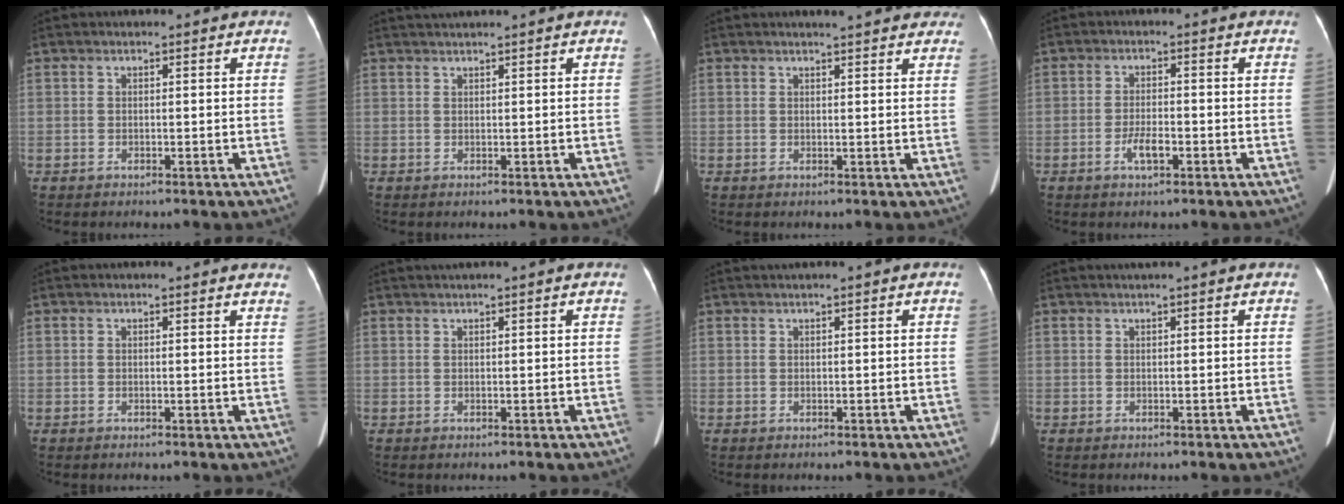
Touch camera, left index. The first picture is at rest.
{"total": 1.9, "force": [1.6, -0.7, 0.8], "torque": [-0.011, 0.015, 0.036]}
{"total": 9.8, "force": [8.6, 1.8, 4.1], "torque": [-0.039, 0.008, 0.086]}
{"total": 3.2, "force": [-1.6, 1.0, 2.7], "torque": [-0.054, 0.001, -0.027]}
{"total": 3.3, "force": [3.1, 0.4, 0.9], "torque": [-0.010, -0.008, 0.014]}
{"total": 1.2, "force": [0.6, -0.3, 0.9], "torque": [-0.022, 0.010, 0.018]}
{"total": 0.8, "force": [0.4, -0.2, 0.7], "torque": [-0.017, 0.009, 0.014]}
{"total": 1.0, "force": [0.6, -0.3, 0.7], "torque": [-0.015, 0.004, 0.019]}